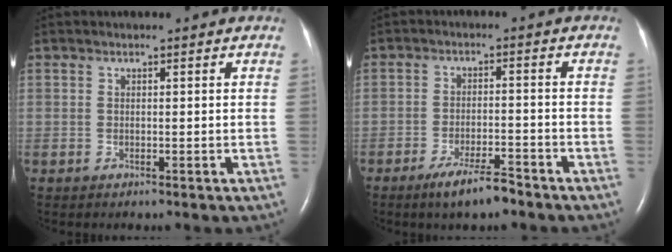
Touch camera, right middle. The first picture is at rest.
{"total": 5.8, "force": [-4.4, 0.8, 3.8], "torque": [-0.072, -0.008, -0.076]}